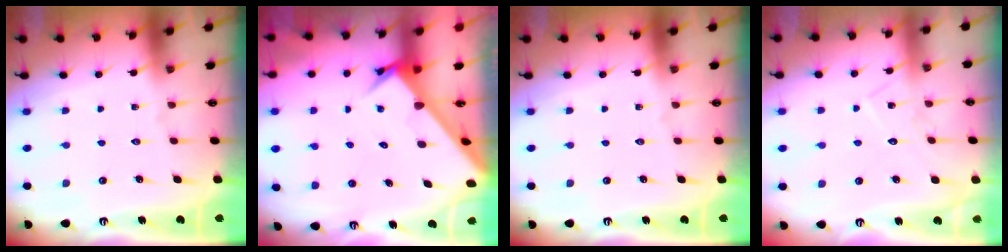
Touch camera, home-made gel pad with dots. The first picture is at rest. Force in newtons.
{"total": 3.2, "press": 3.1, "slide": 0.2}
{"total": 0.0}
{"total": 7.2, "press": 7.1, "slide": 0.4}